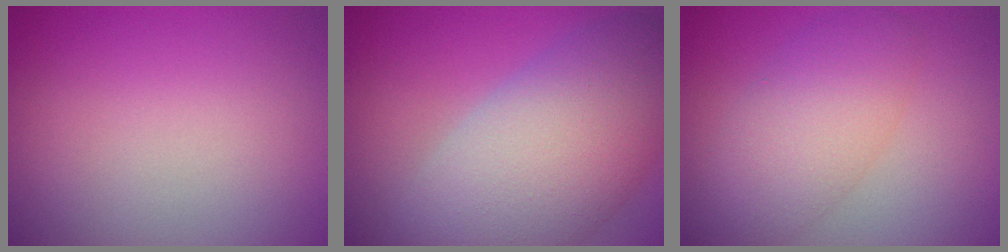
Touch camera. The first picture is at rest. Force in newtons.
{"total": 10.9, "press": 10.9, "slide": 0.8}
{"total": 5.0, "press": 5.0, "slide": 0.2}